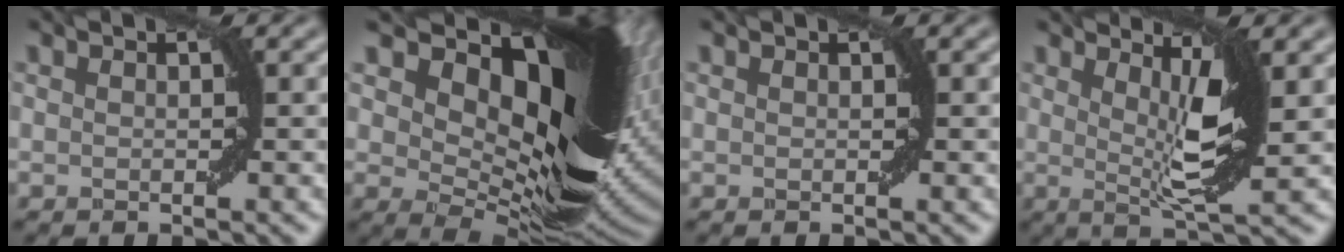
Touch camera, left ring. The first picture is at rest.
{"total": 19.8, "force": [6.4, 9.0, 16.5], "torque": [-0.222, 0.025, 0.097]}
{"total": 0.0}
{"total": 5.2, "force": [1.5, 1.0, 4.9], "torque": [-0.080, -0.012, 0.027]}